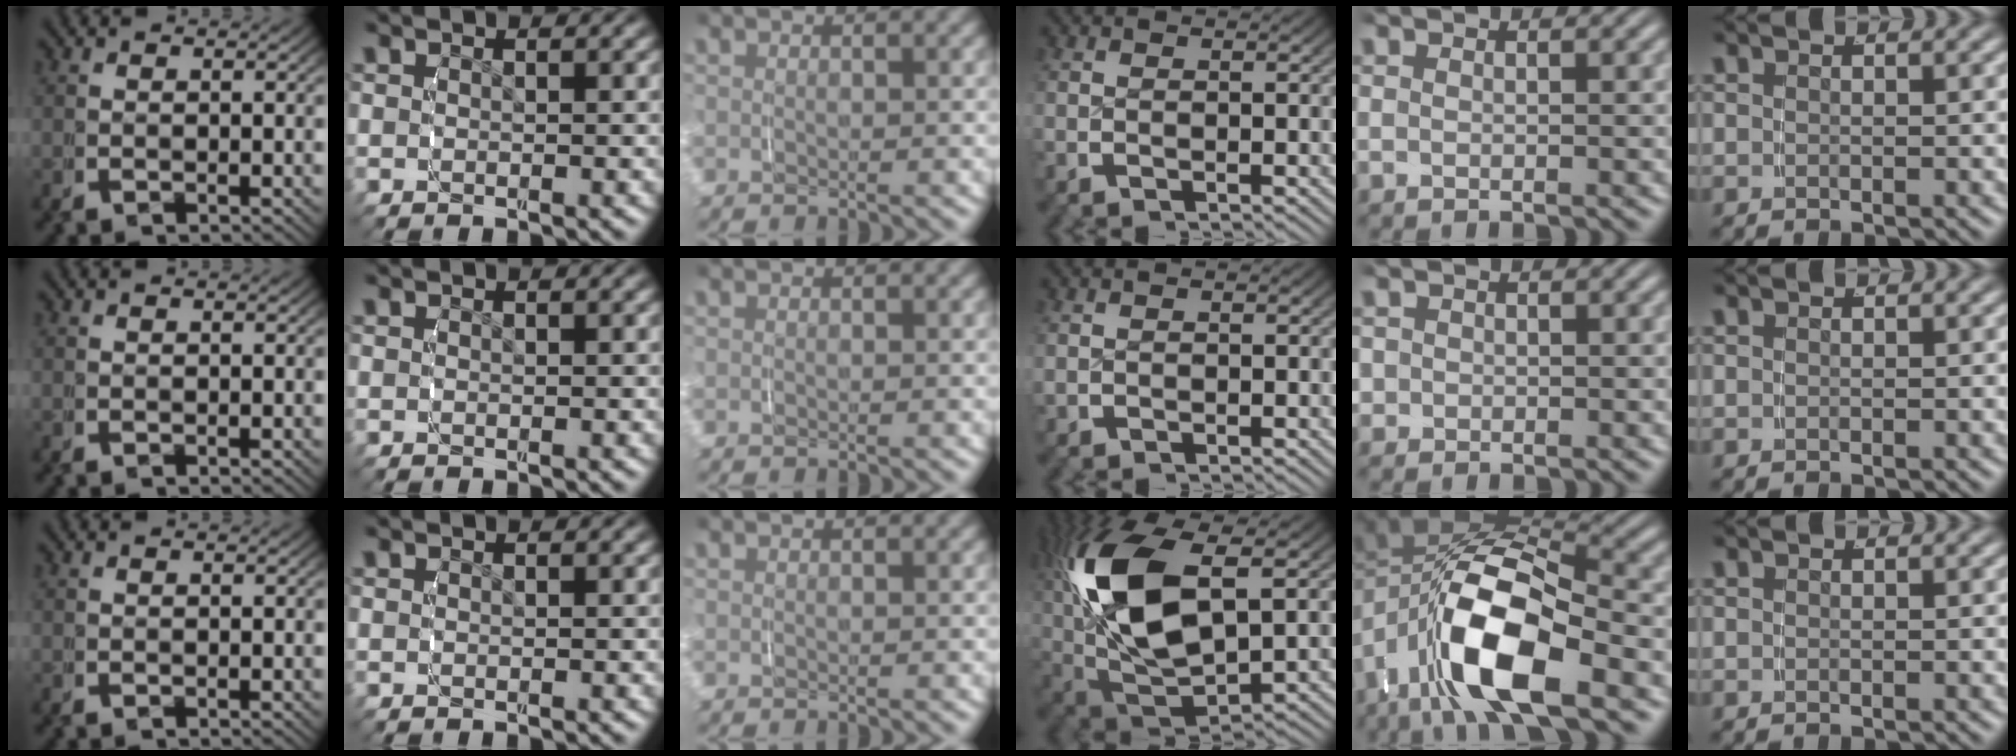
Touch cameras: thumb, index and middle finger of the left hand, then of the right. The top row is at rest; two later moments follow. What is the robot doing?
{"motion": "grasp_and_lifting", "object": "fork"}